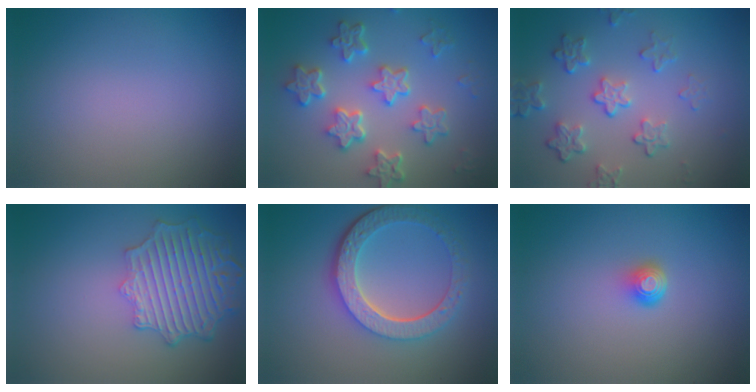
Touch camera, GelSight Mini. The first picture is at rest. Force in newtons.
{"total": 5.8, "press": 4.6, "slide": 3.6}
{"total": 4.6, "press": 3.4, "slide": 3.1}
{"total": 6.3, "press": 5.1, "slide": 3.7}
{"total": 6.4, "press": 4.7, "slide": 4.3}
{"total": 1.6, "press": 1.1, "slide": 1.1}